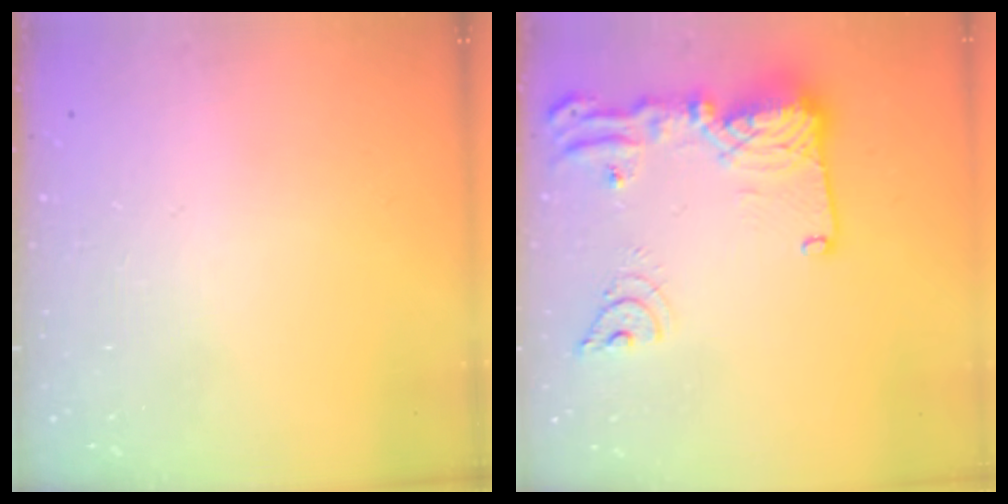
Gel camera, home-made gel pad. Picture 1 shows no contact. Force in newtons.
{"total": 18.5, "press": 18.4, "slide": 1.7}